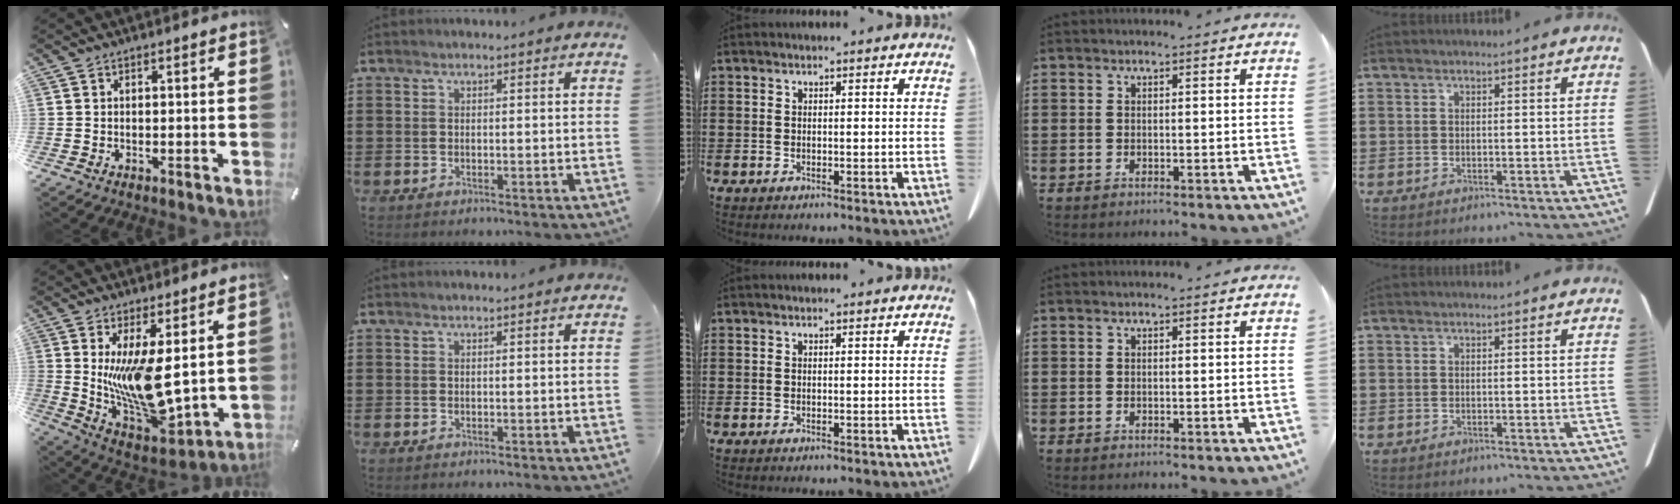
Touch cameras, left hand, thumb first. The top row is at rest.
{"thumb": {"total": 14.5, "force": [3.6, 5.5, 13.0], "torque": [-0.264, -0.056, 0.069]}}